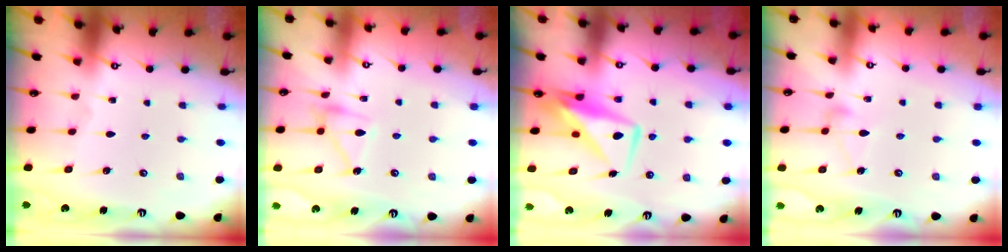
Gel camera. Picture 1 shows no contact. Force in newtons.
{"total": 12.2, "press": 12.2, "slide": 0.8}
{"total": 9.3, "press": 9.3, "slide": 0.9}
{"total": 6.0, "press": 6.0, "slide": 0.3}